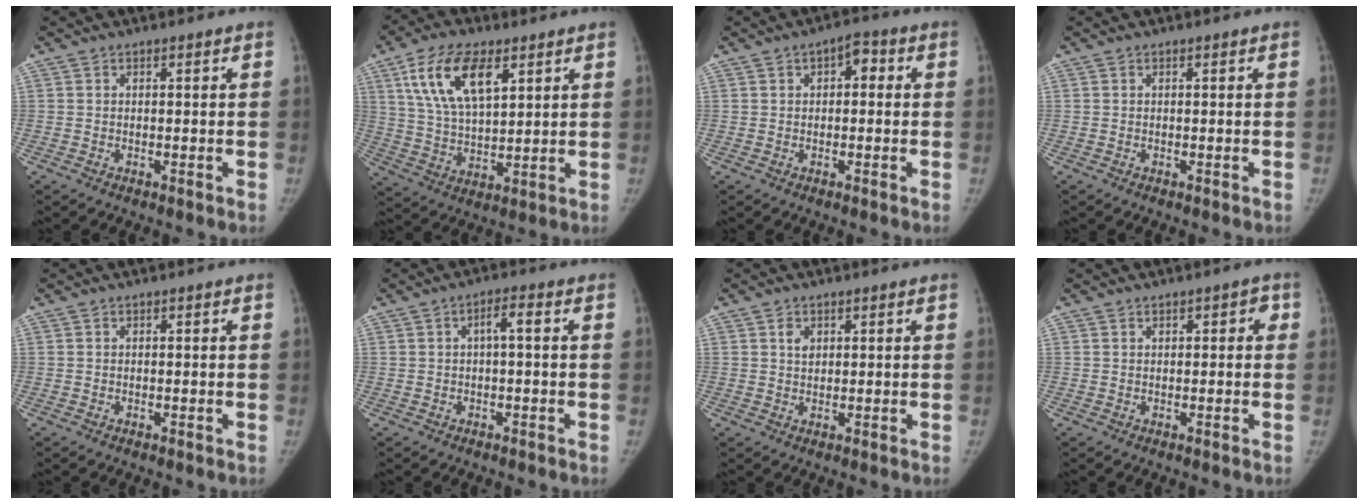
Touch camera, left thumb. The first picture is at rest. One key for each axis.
{"total": 14.5, "fx": 6.6, "fy": 7.0, "fz": 10.9, "tx": -0.187, "ty": -0.016, "tz": 0.126}
{"total": 3.8, "fx": 0.7, "fy": 2.3, "fz": 2.9, "tx": -0.024, "ty": 0.010, "tz": 0.002}
{"total": 0.0}
{"total": 0.0}
{"total": 2.8, "fx": 0.1, "fy": 0.9, "fz": 2.7, "tx": -0.044, "ty": 0.015, "tz": 0.000}
{"total": 2.0, "fx": 0.9, "fy": 1.5, "fz": 1.1, "tx": -0.012, "ty": -0.005, "tz": 0.015}
{"total": 2.0, "fx": 0.5, "fy": 1.3, "fz": 1.4, "tx": 0.000, "ty": 0.004, "tz": 0.001}